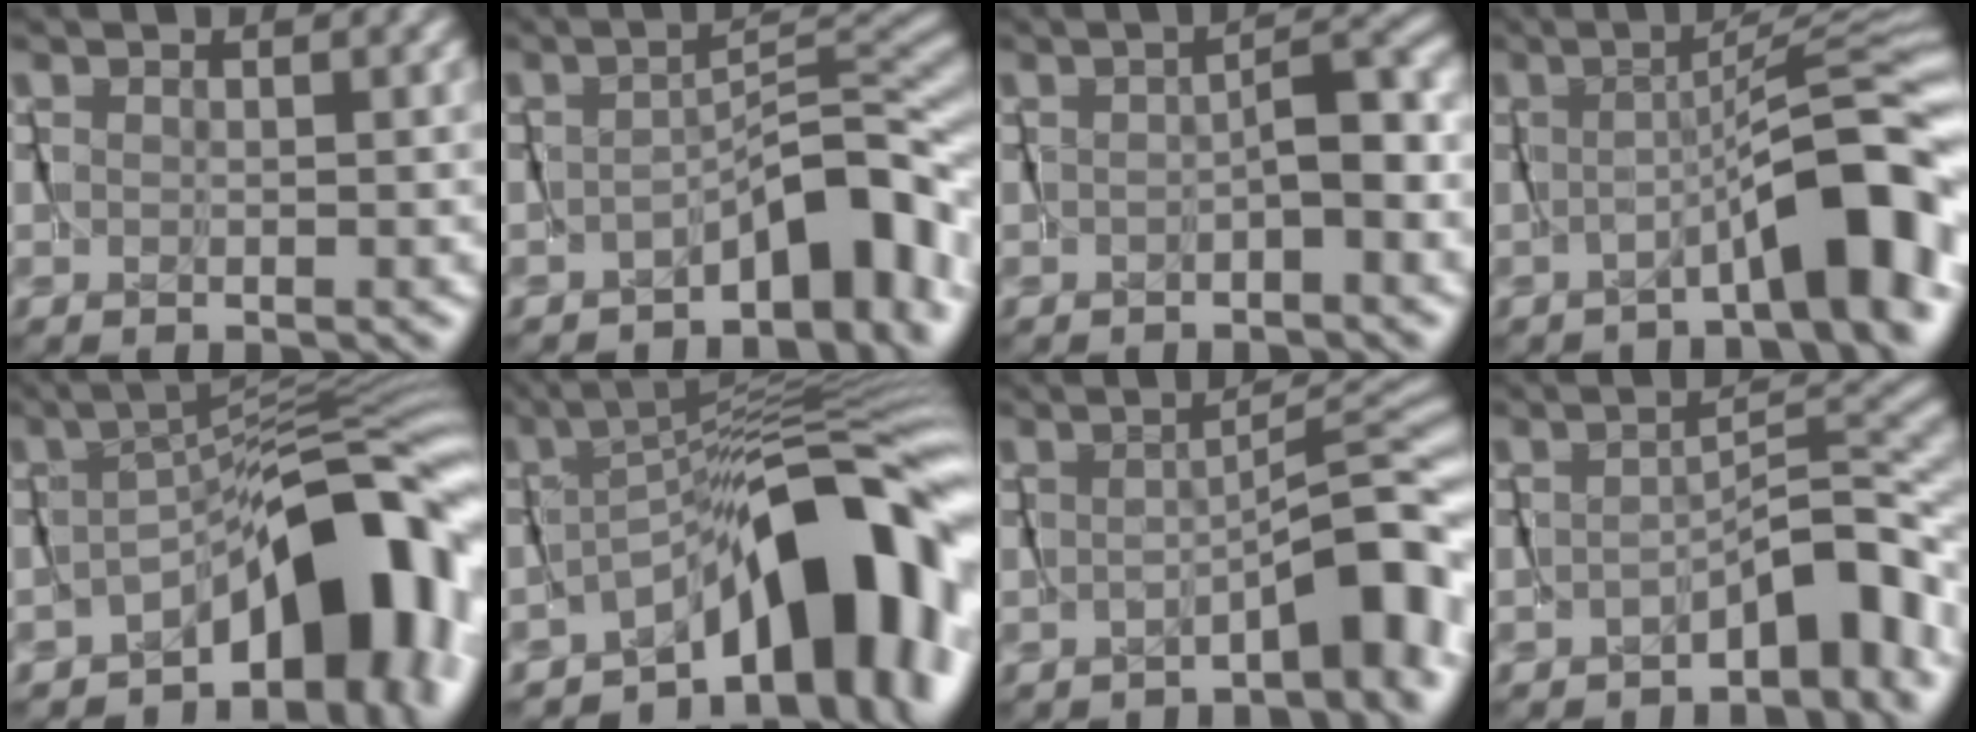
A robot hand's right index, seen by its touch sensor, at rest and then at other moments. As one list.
[{"total": 4.2, "force": [-3.4, 1.0, 2.2], "torque": [-0.014, 0.010, -0.058]}, {"total": 2.0, "force": [-1.3, 0.5, 1.4], "torque": [-0.006, 0.008, -0.024]}, {"total": 5.3, "force": [-3.2, -0.7, 4.2], "torque": [-0.028, 0.022, -0.052]}, {"total": 11.7, "force": [-6.1, 5.1, 8.5], "torque": [-0.107, -0.005, -0.090]}, {"total": 12.6, "force": [-5.7, 5.0, 10.1], "torque": [-0.124, 0.003, -0.083]}, {"total": 4.4, "force": [-3.0, 0.7, 3.2], "torque": [-0.017, 0.009, -0.046]}, {"total": 3.6, "force": [-3.1, 0.6, 1.6], "torque": [-0.006, 0.007, -0.051]}]